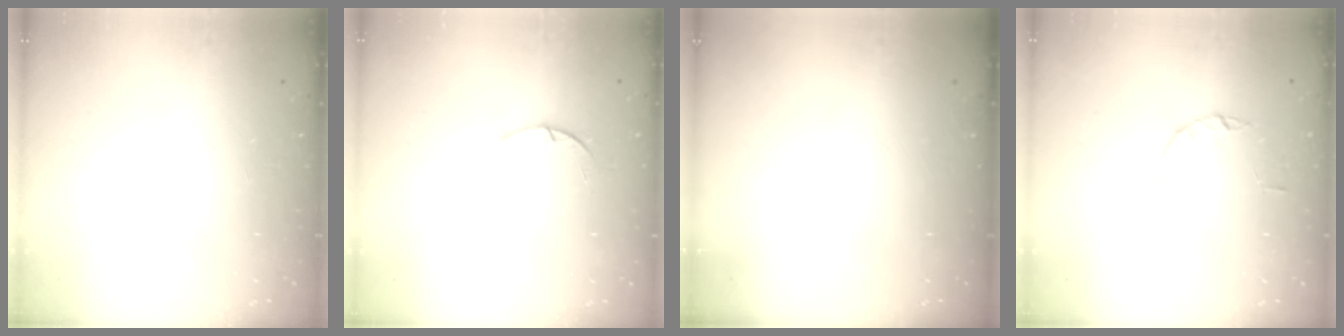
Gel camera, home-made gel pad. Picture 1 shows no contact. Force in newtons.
{"total": 1.4, "press": 1.4, "slide": 0.3}
{"total": 0.0}
{"total": 1.0, "press": 1.0, "slide": 0.2}